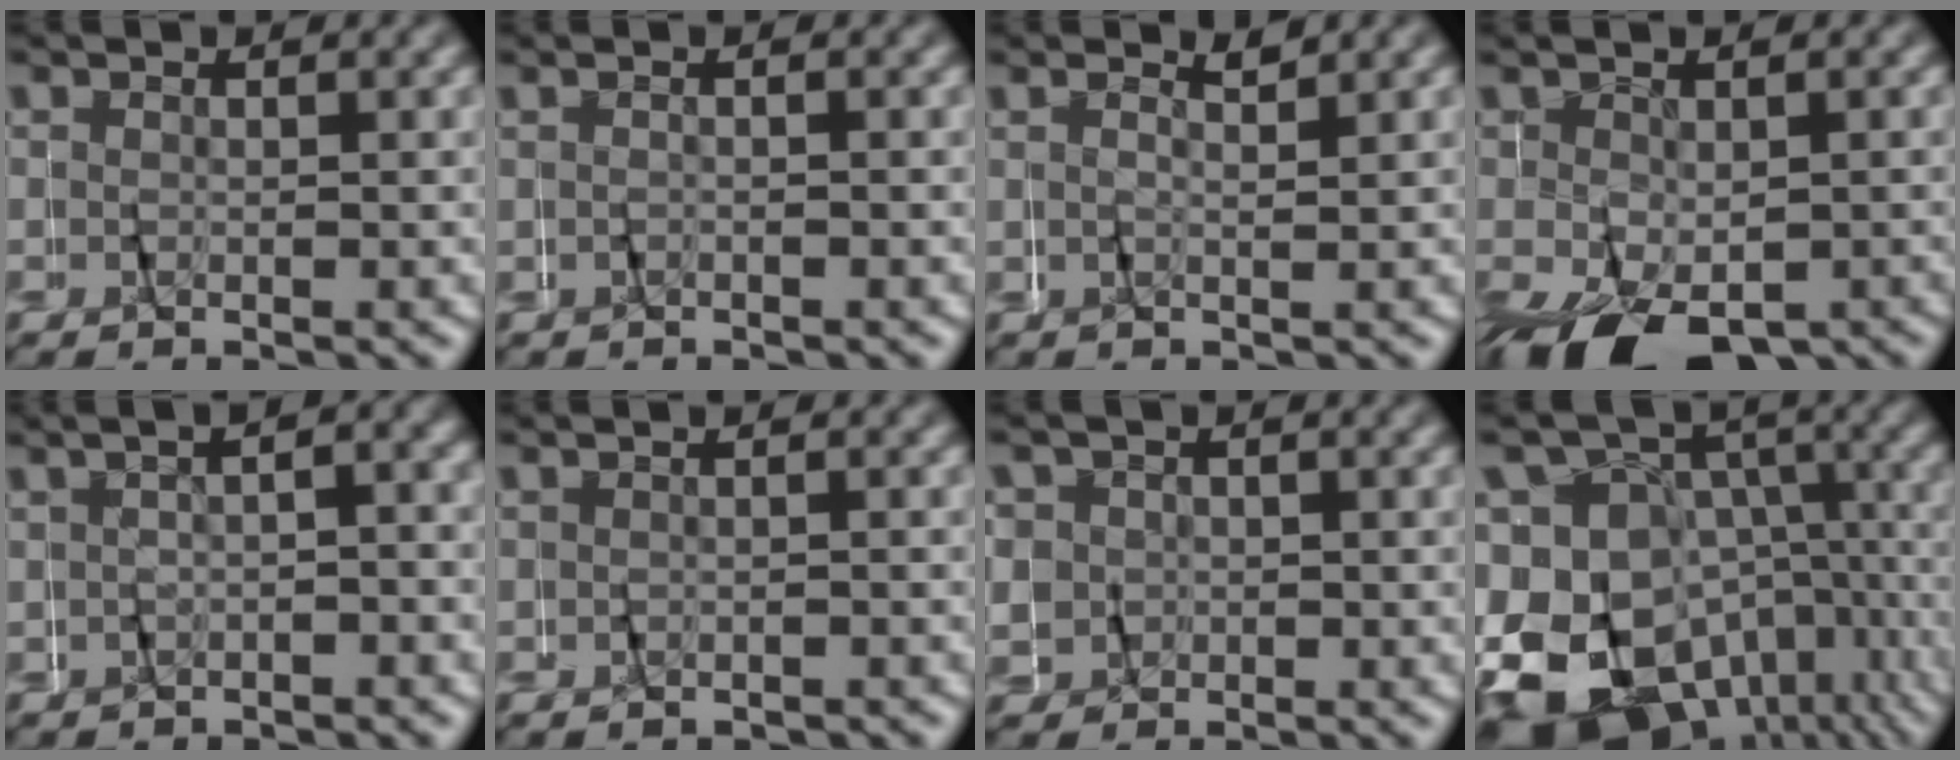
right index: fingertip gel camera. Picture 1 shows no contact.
{"total": 0.7, "force": [-0.6, -0.4, -0.1], "torque": [-0.010, 0.004, -0.013]}
{"total": 1.5, "force": [0.3, -1.4, -0.3], "torque": [-0.004, 0.001, 0.008]}
{"total": 8.9, "force": [-4.9, 4.9, 5.6], "torque": [-0.113, -0.043, -0.051]}
{"total": 1.8, "force": [-0.1, 0.5, 1.7], "torque": [-0.012, 0.024, -0.011]}
{"total": 0.8, "force": [-0.3, 0.2, 0.7], "torque": [-0.024, -0.002, -0.001]}
{"total": 5.2, "force": [1.2, 4.9, 1.4], "torque": [-0.039, 0.004, 0.016]}
{"total": 17.1, "force": [-6.0, 13.5, 8.5], "torque": [-0.167, -0.064, -0.083]}